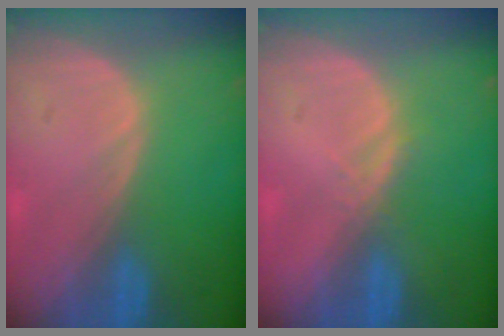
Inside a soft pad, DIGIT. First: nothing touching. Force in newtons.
{"total": 1.5, "press": 1.3, "slide": 0.8}